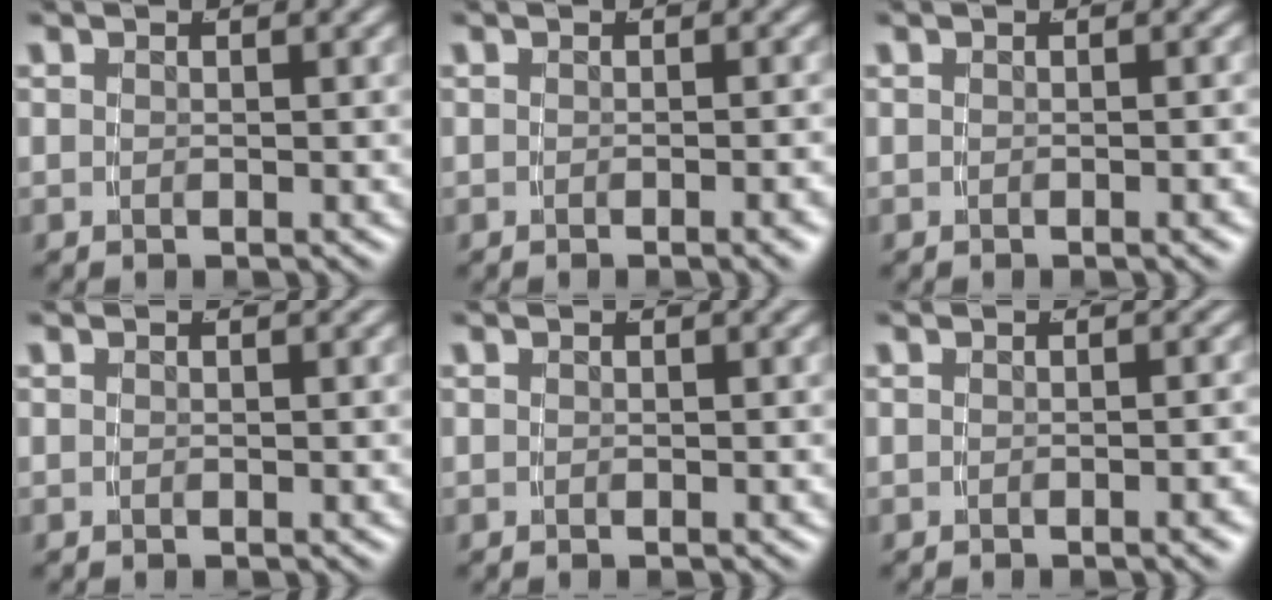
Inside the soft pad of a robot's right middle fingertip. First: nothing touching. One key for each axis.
{"total": 0.9, "fx": -0.6, "fy": -0.3, "fz": 0.6, "tx": -0.008, "ty": 0.007, "tz": -0.012}
{"total": 0.5, "fx": -0.3, "fy": -0.3, "fz": 0.3, "tx": -0.003, "ty": 0.007, "tz": -0.008}
{"total": 0.0}
{"total": 0.0}
{"total": 0.9, "fx": -0.6, "fy": -0.3, "fz": 0.6, "tx": -0.007, "ty": 0.009, "tz": -0.012}